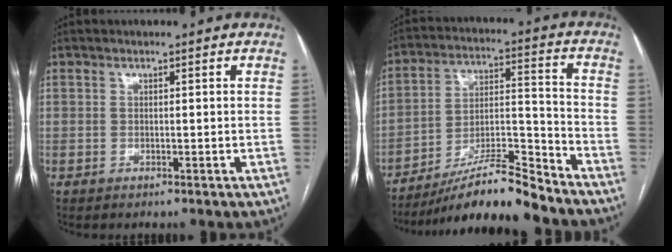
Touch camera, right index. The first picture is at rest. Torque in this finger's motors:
{"motor_torque": [0.18, -0.37, 0.02, -0.01]}